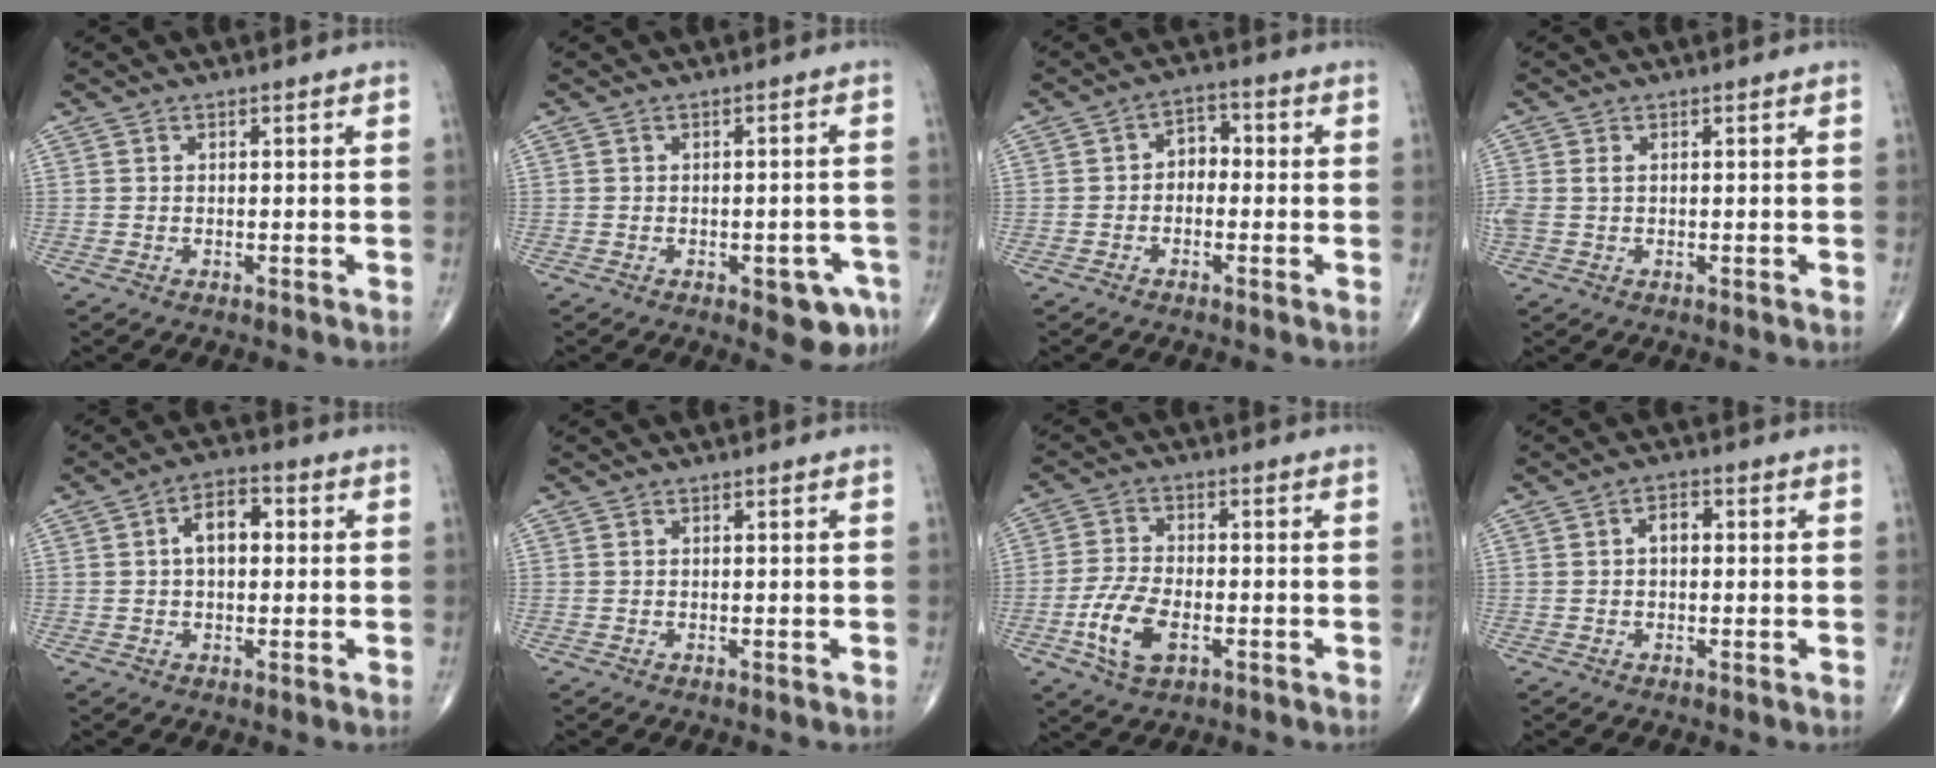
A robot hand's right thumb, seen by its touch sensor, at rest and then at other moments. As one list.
[{"total": 6.4, "force": [-3.0, 2.8, 4.9], "torque": [-0.039, 0.011, -0.030]}, {"total": 4.0, "force": [-0.5, 3.0, 2.7], "torque": [-0.021, 0.020, -0.023]}, {"total": 2.4, "force": [0.2, 1.5, 1.8], "torque": [-0.061, 0.009, 0.008]}, {"total": 6.6, "force": [0.9, 3.8, 5.3], "torque": [-0.078, 0.019, 0.005]}, {"total": 0.0}, {"total": 9.0, "force": [-3.2, 4.7, 7.0], "torque": [-0.144, 0.009, -0.060]}, {"total": 2.7, "force": [0.2, 1.7, 2.1], "torque": [-0.027, 0.011, -0.002]}]